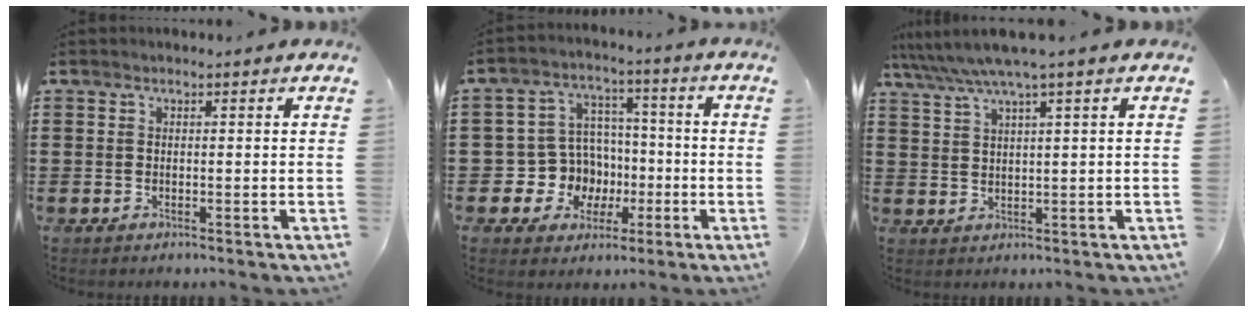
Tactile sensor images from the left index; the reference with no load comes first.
{"total": 9.0, "force": [-1.3, 8.6, 2.4], "torque": [-0.089, 0.011, -0.014]}
{"total": 4.4, "force": [2.9, -0.3, 3.3], "torque": [-0.072, -0.007, 0.048]}